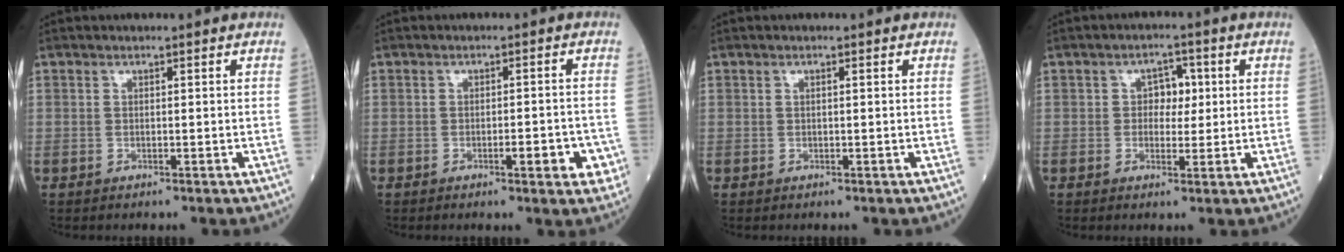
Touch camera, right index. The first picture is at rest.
{"total": 4.6, "force": [-1.8, 1.1, 4.1], "torque": [-0.045, 0.001, -0.021]}
{"total": 0.0}
{"total": 3.6, "force": [0.6, 2.4, 2.6], "torque": [-0.031, 0.008, 0.007]}